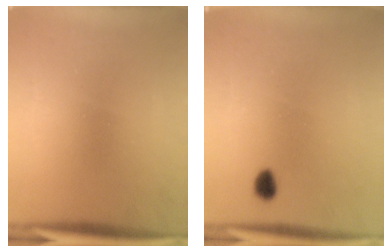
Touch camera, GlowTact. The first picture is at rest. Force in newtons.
{"total": 3.0}